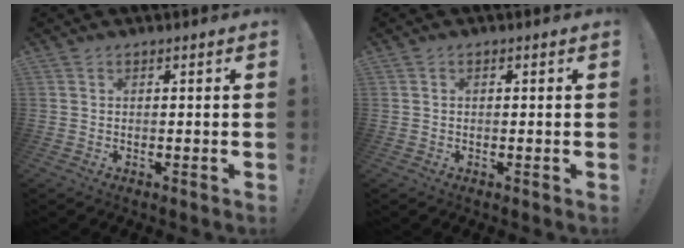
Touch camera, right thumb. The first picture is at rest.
{"total": 0.6, "force": [-0.4, 0.4, 0.2], "torque": [-0.010, 0.005, -0.006]}